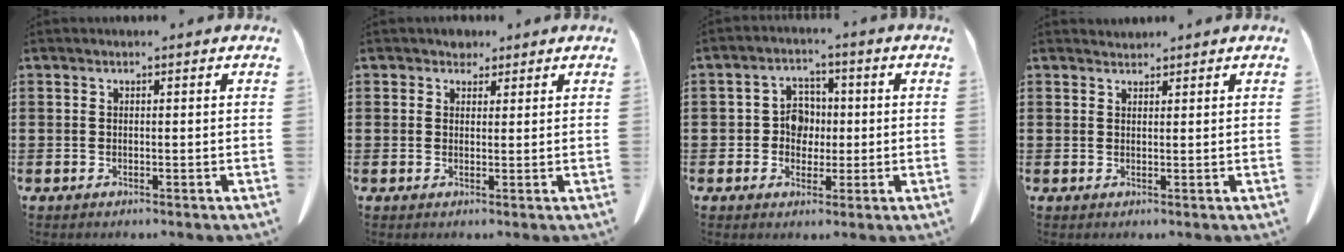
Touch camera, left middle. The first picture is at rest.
{"total": 2.0, "force": [1.7, 1.2, 0.2], "torque": [-0.002, 0.003, 0.030]}
{"total": 4.6, "force": [0.0, 4.1, 2.1], "torque": [-0.055, 0.014, -0.004]}
{"total": 1.3, "force": [1.2, 0.3, 0.1], "torque": [-0.004, 0.001, 0.024]}